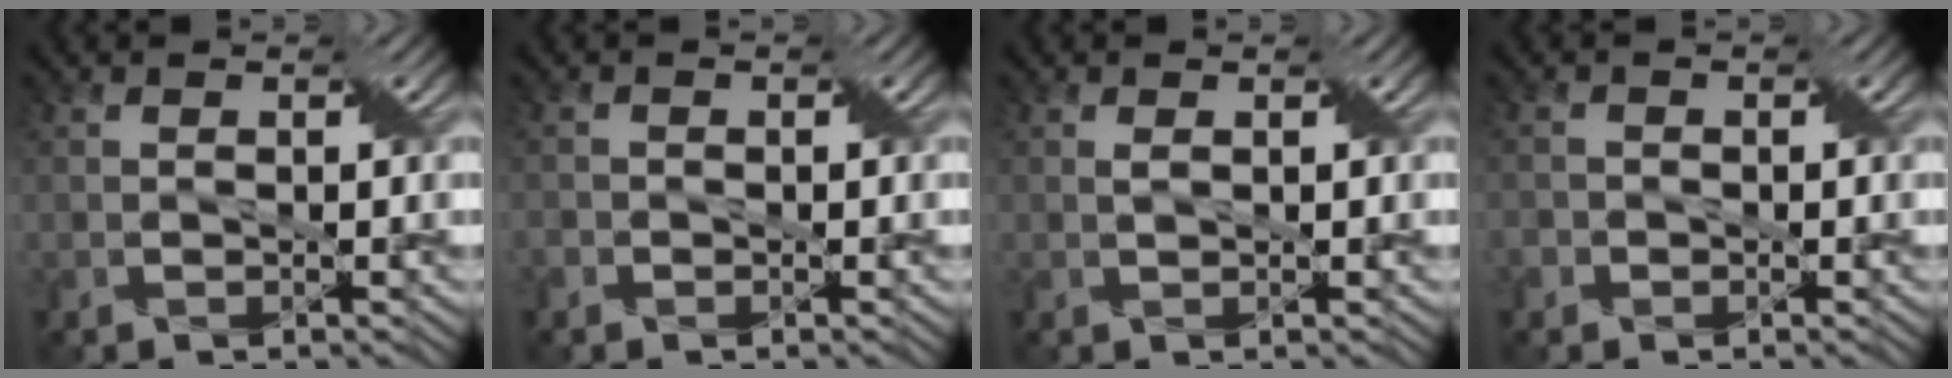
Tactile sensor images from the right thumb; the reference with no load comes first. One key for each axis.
{"total": 1.0, "fx": -0.5, "fy": 0.8, "fz": 0.2, "tx": -0.005, "ty": 0.000, "tz": -0.013}
{"total": 0.7, "fx": 0.3, "fy": 0.3, "fz": 0.6, "tx": -0.016, "ty": 0.003, "tz": 0.007}
{"total": 1.4, "fx": -0.7, "fy": 1.2, "fz": 0.2, "tx": -0.002, "ty": 0.000, "tz": -0.015}